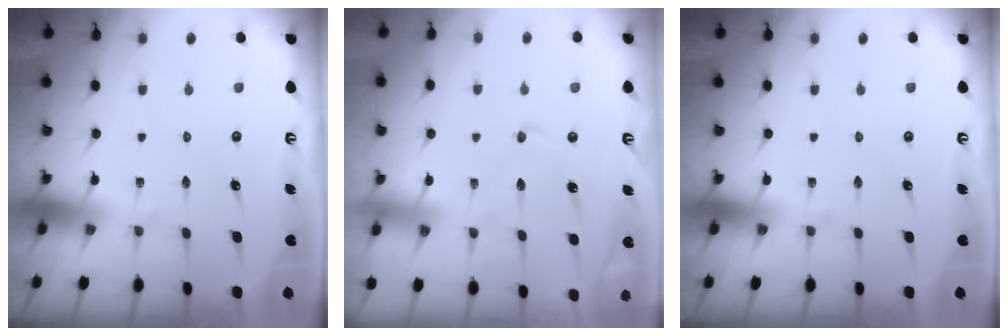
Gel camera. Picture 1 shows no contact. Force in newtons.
{"total": 6.7, "press": 6.6, "slide": 0.7}
{"total": 0.0}